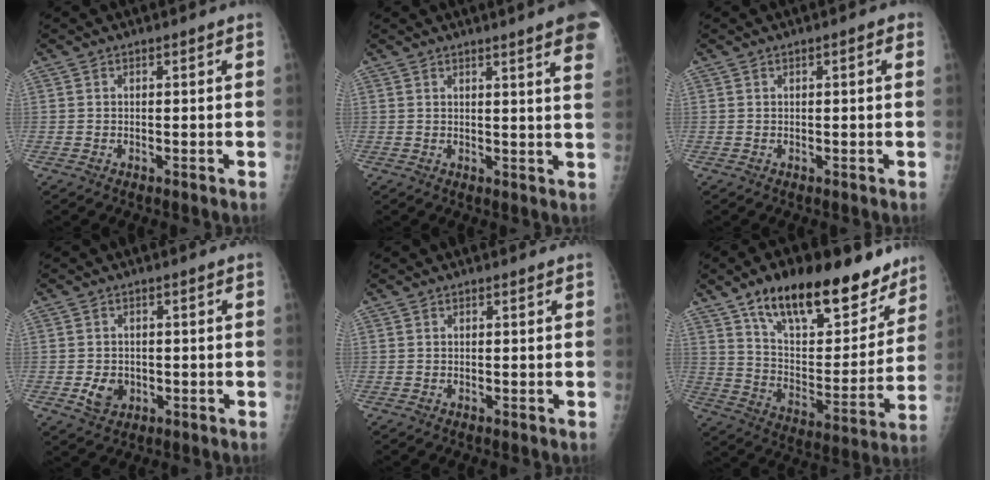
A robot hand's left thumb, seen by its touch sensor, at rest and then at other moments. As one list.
[{"total": 9.6, "force": [6.0, 0.2, 7.4], "torque": [-0.082, -0.013, 0.055]}, {"total": 1.8, "force": [0.5, 0.5, 1.7], "torque": [-0.024, 0.003, 0.004]}, {"total": 4.2, "force": [-1.0, 3.4, 2.3], "torque": [-0.027, 0.004, -0.011]}, {"total": 0.0}, {"total": 25.1, "force": [16.9, 10.7, 15.3], "torque": [-0.188, -0.060, 0.269]}]